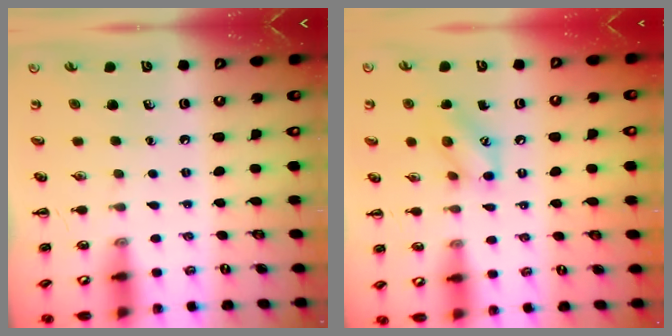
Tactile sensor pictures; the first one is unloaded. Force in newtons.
{"total": 10.3, "press": 10.2, "slide": 1.1}